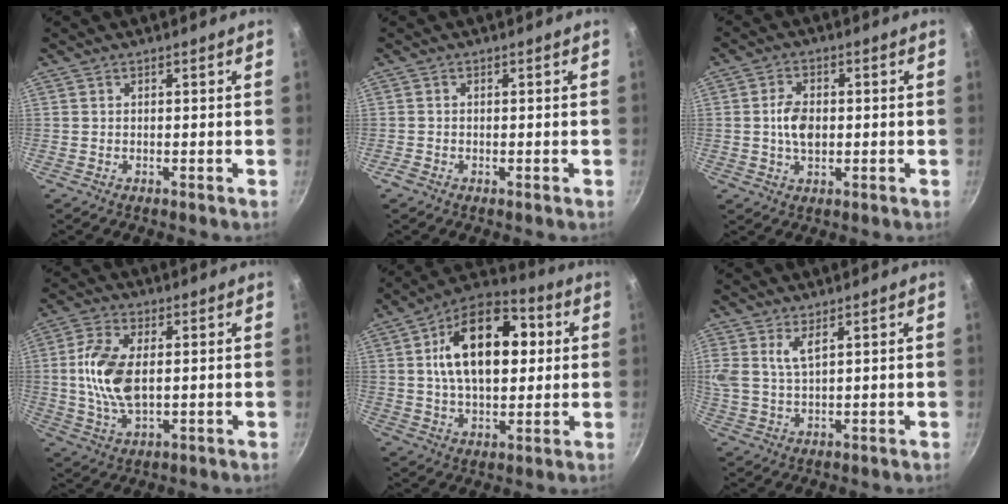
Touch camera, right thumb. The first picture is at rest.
{"total": 0.9, "force": [-0.6, 0.5, 0.4], "torque": [-0.012, -0.001, -0.016]}
{"total": 5.7, "force": [-0.1, 3.6, 4.4], "torque": [-0.076, 0.005, -0.002]}
{"total": 11.6, "force": [0.7, 6.1, 9.9], "torque": [-0.207, 0.000, 0.017]}
{"total": 19.7, "force": [3.9, 11.3, 15.7], "torque": [-0.224, 0.015, 0.057]}
{"total": 5.2, "force": [2.4, 2.1, 4.0], "torque": [-0.090, -0.007, 0.057]}